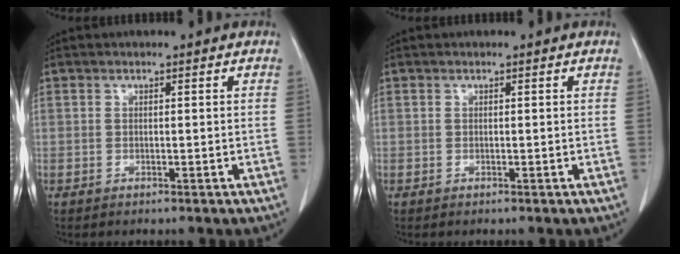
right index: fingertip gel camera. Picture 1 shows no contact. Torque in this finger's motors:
{"motor_torque": [0.00, 0.00, 0.00, 0.00]}